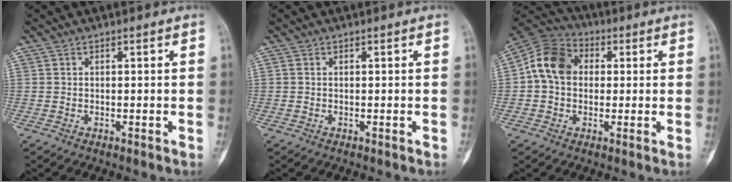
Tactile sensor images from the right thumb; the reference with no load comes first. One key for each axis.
{"total": 0.0}
{"total": 11.0, "fx": 1.1, "fy": 8.6, "fz": 6.7, "tx": -0.110, "ty": 0.025, "tz": 0.005}